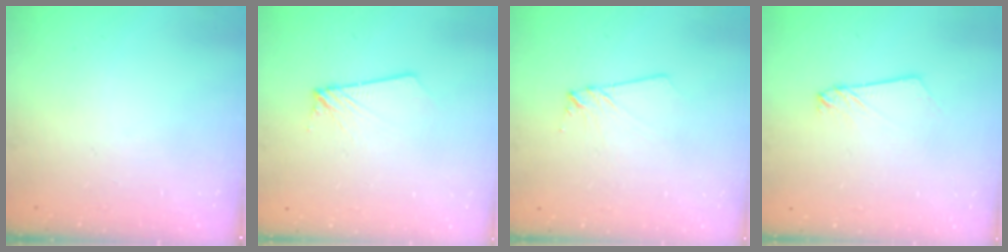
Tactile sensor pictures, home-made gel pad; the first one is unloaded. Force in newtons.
{"total": 1.8, "press": 1.8, "slide": 0.1}
{"total": 3.5, "press": 3.5, "slide": 0.4}
{"total": 2.2, "press": 2.2, "slide": 0.1}